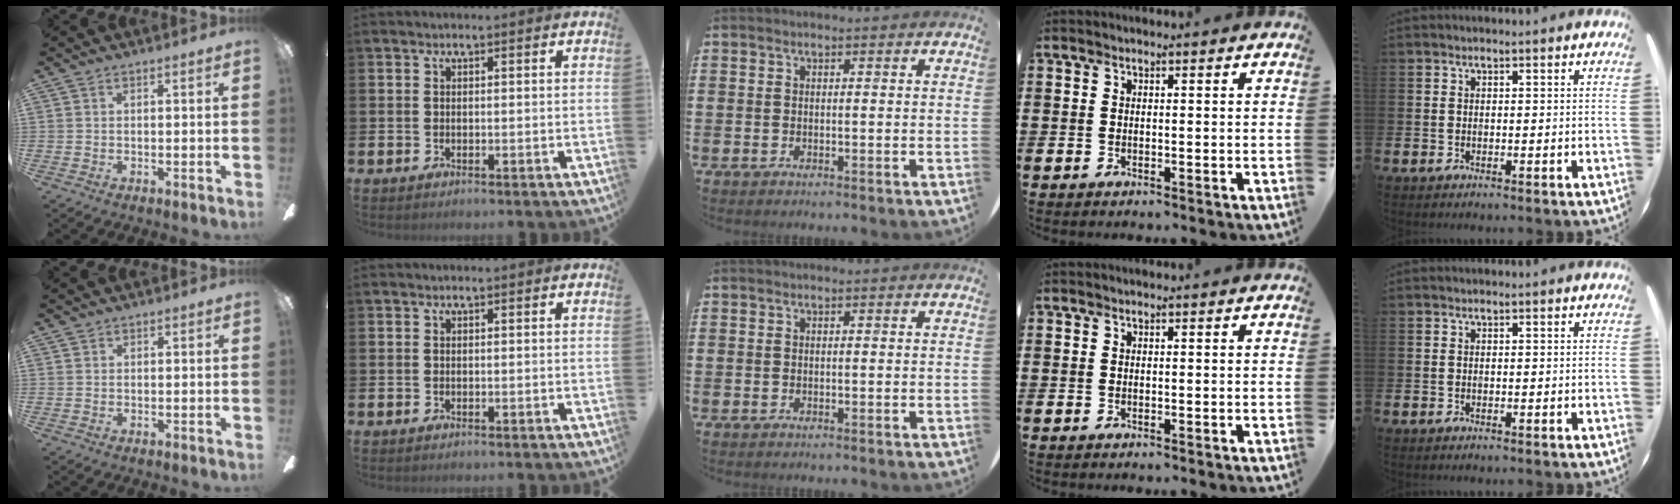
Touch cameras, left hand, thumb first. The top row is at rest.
{"thumb": {"total": 0.6, "force": [0.5, 0.4, -0.1], "torque": [0.003, 0.002, 0.008]}}